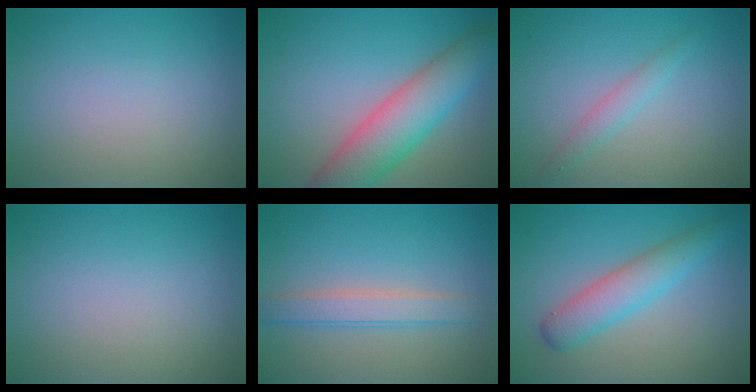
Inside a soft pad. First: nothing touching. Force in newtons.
{"total": 7.7, "press": 7.7, "slide": 0.3}
{"total": 1.6, "press": 1.6, "slide": 0.0}
{"total": 0.0}
{"total": 2.7, "press": 2.7, "slide": 0.0}
{"total": 4.0, "press": 4.0, "slide": 0.1}